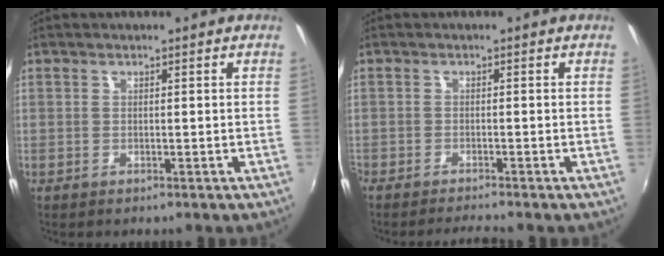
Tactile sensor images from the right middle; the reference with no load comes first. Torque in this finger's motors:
{"motor_torque": [1.14, -1.00, 0.70, 0.21]}